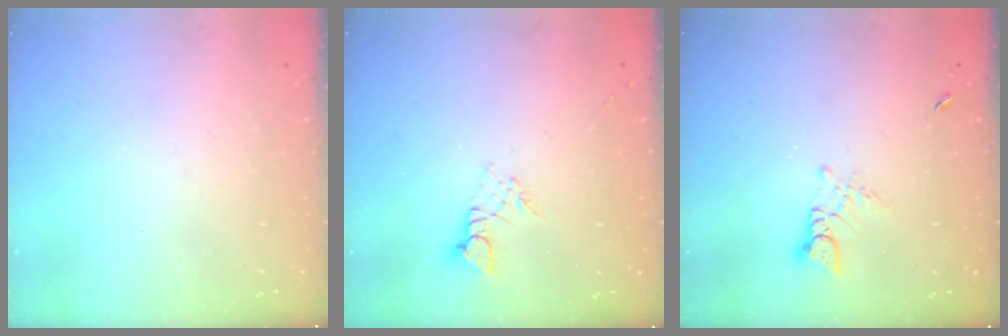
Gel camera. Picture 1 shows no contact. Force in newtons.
{"total": 2.3, "press": 2.3, "slide": 0.2}
{"total": 3.0, "press": 2.9, "slide": 0.3}